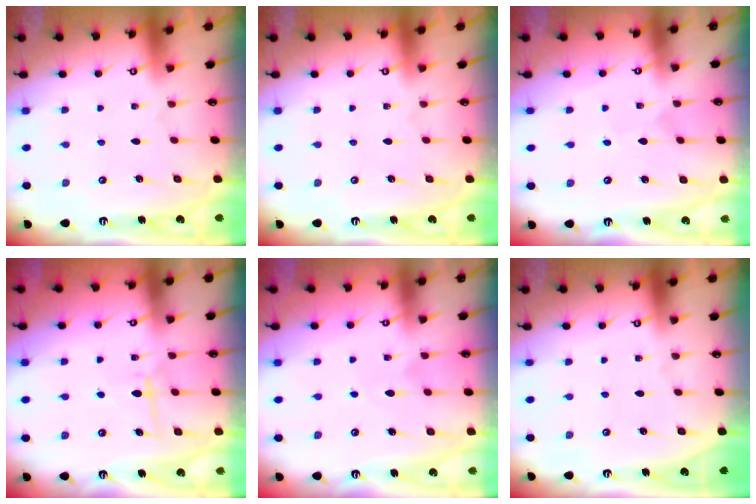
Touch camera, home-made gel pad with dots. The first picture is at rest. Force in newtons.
{"total": 0.0}
{"total": 1.5, "press": 1.4, "slide": 0.1}
{"total": 5.8, "press": 5.7, "slide": 0.8}
{"total": 4.9, "press": 4.9, "slide": 0.6}
{"total": 0.0}